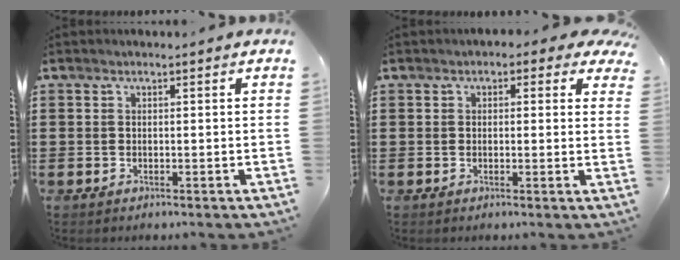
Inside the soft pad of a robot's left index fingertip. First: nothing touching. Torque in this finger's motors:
{"motor_torque": [2.14, 0.00, 1.05, 0.07]}